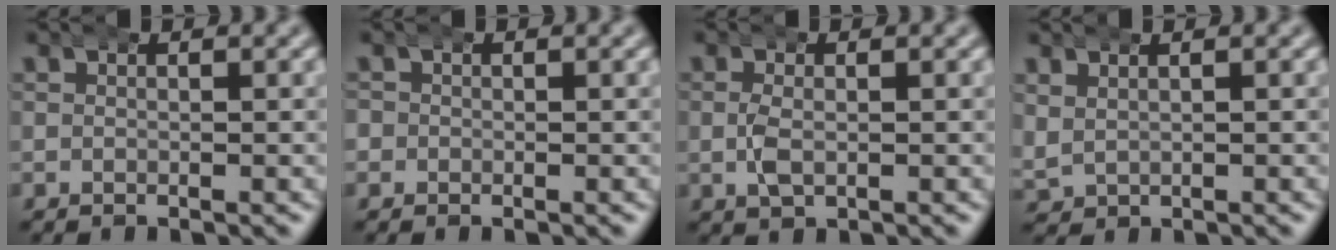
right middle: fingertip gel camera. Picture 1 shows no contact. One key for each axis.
{"total": 1.5, "fx": -0.1, "fy": 1.5, "fz": 0.1, "tx": -0.011, "ty": 0.001, "tz": -0.009}
{"total": 1.8, "fx": -0.5, "fy": 1.2, "fz": 1.4, "tx": -0.029, "ty": 0.000, "tz": -0.007}
{"total": 2.1, "fx": 0.7, "fy": 1.7, "fz": 0.8, "tx": -0.018, "ty": -0.002, "tz": 0.018}